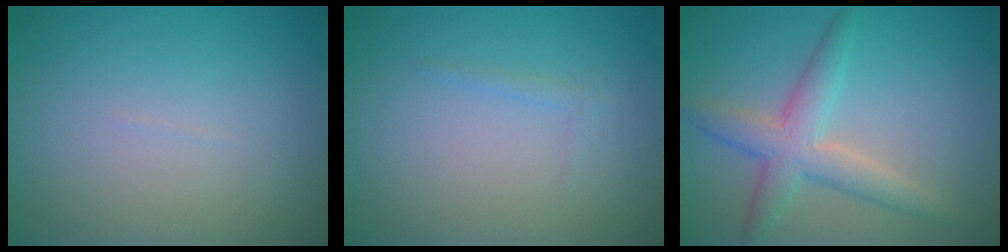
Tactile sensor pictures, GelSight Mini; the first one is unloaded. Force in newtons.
{"total": 0.7, "press": 0.7, "slide": 0.0}
{"total": 4.3, "press": 4.3, "slide": 0.3}